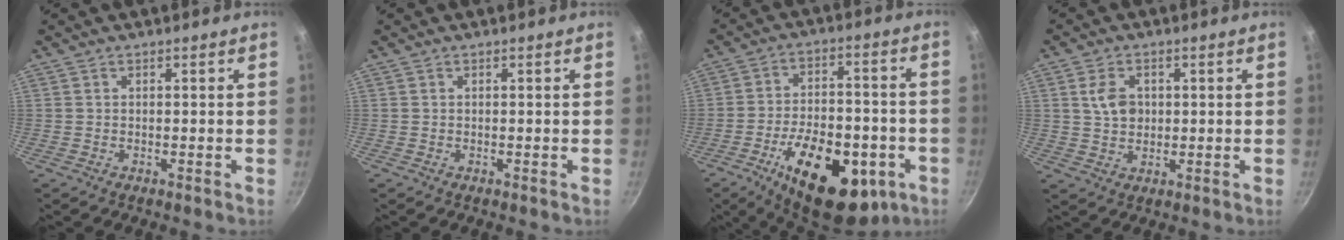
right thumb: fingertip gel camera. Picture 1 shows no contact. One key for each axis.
{"total": 0.0}
{"total": 23.0, "fx": -9.3, "fy": 11.8, "fz": 17.5, "tx": -0.236, "ty": 0.029, "tz": -0.126}
{"total": 5.6, "fx": 1.2, "fy": 4.2, "fz": 3.6, "tx": -0.055, "ty": -0.001, "tz": 0.019}